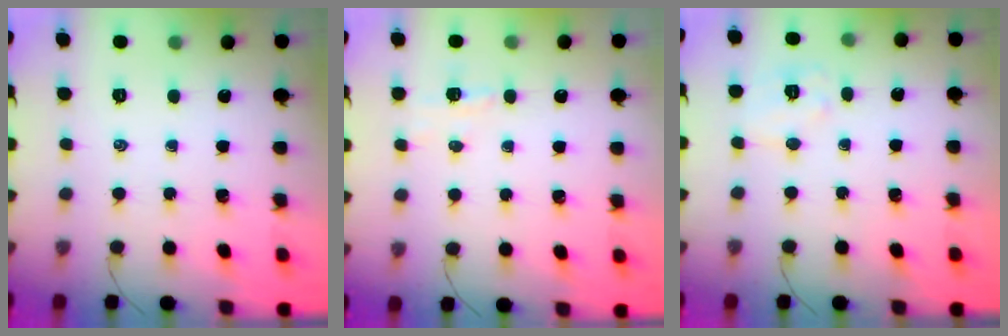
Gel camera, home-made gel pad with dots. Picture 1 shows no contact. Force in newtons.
{"total": 3.0, "press": 2.8, "slide": 0.9}
{"total": 6.7, "press": 6.6, "slide": 0.9}